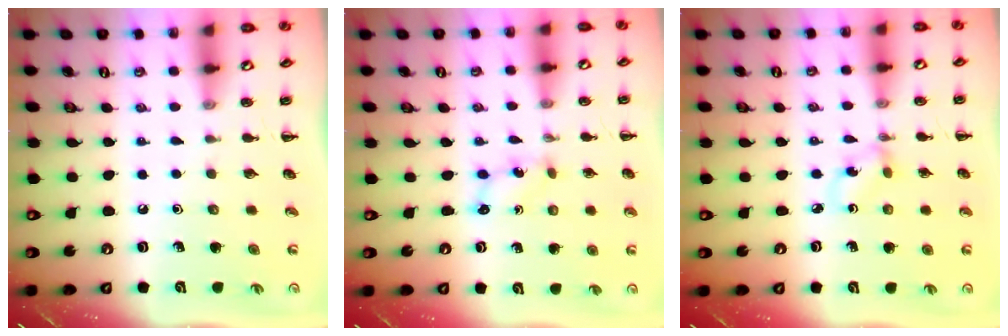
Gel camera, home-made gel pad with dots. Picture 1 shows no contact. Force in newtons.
{"total": 2.0, "press": 2.0, "slide": 0.6}
{"total": 1.6, "press": 1.4, "slide": 0.6}